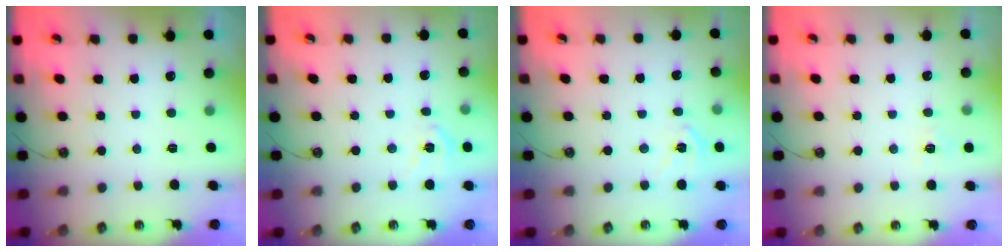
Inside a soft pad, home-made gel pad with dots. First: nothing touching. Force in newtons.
{"total": 7.8, "press": 7.7, "slide": 1.0}
{"total": 7.2, "press": 7.1, "slide": 0.9}
{"total": 5.6, "press": 5.6, "slide": 0.6}